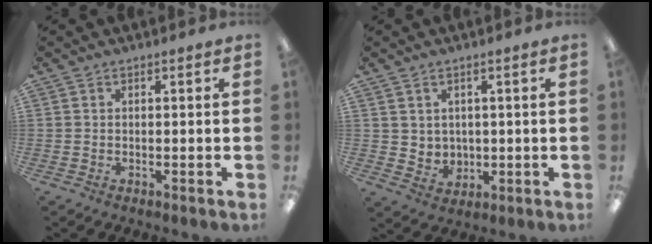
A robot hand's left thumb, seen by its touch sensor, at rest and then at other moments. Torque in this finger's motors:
{"motor_torque": [-0.47, 0.07, 0.02, -0.14, 0.00]}